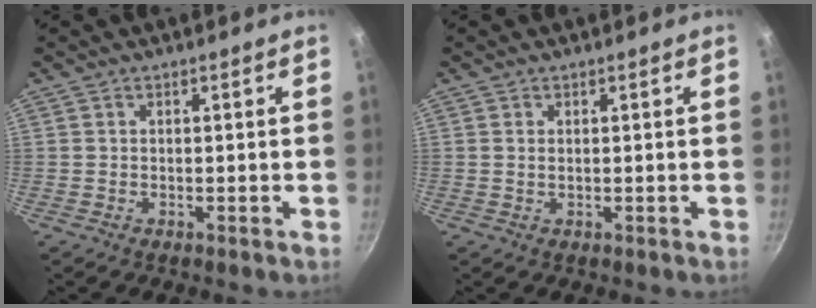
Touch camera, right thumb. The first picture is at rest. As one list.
[{"total": 0.5, "force": [0.2, 0.2, 0.4], "torque": [-0.011, -0.001, 0.007]}]